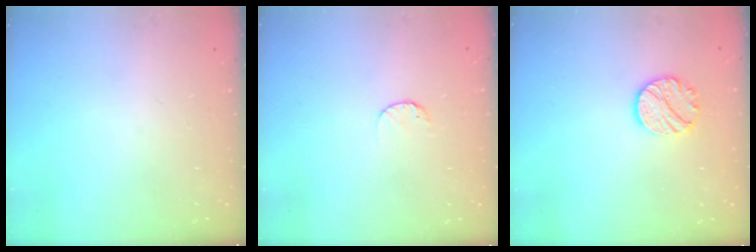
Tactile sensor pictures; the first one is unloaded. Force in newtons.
{"total": 5.6, "press": 5.6, "slide": 0.6}
{"total": 10.0, "press": 9.9, "slide": 0.5}